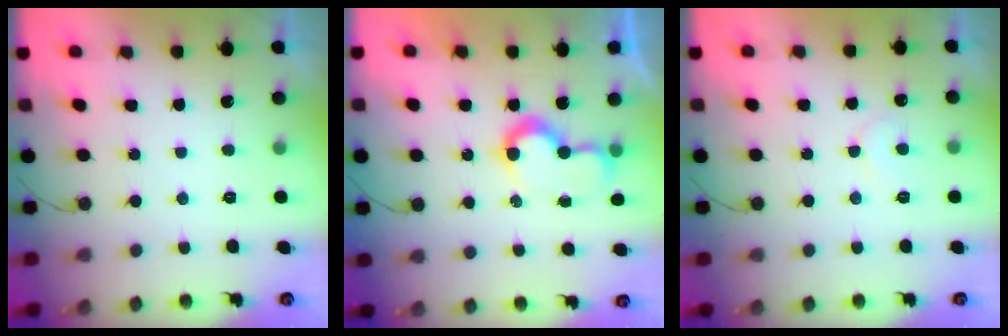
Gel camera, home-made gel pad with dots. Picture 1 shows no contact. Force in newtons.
{"total": 8.5, "press": 8.5, "slide": 0.2}
{"total": 5.9, "press": 5.9, "slide": 0.4}